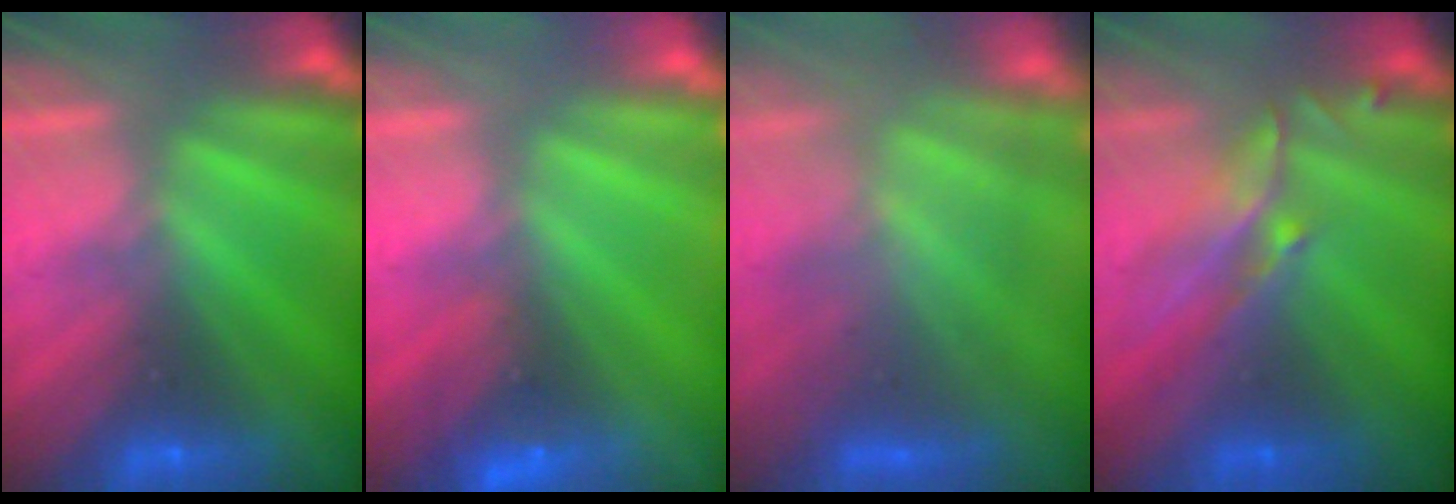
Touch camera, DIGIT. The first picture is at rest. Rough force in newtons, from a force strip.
{"total": 2.5}
{"total": 3.9}
{"total": 2.8}